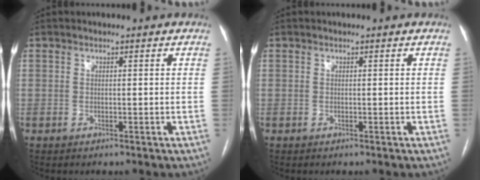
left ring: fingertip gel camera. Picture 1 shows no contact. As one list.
[{"total": 0.0}]